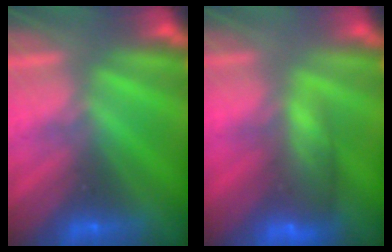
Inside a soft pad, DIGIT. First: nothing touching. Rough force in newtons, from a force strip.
{"total": 9.1}